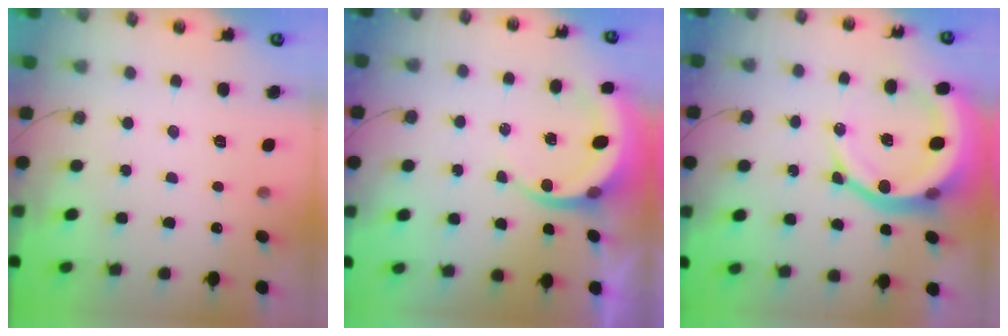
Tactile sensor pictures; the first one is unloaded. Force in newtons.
{"total": 5.6, "press": 5.6, "slide": 0.4}
{"total": 16.9, "press": 16.8, "slide": 1.8}